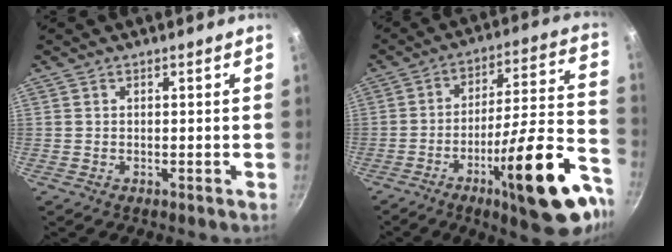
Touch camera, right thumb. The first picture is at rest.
{"total": 23.6, "force": [-11.8, 5.2, 19.7], "torque": [-0.243, 0.063, -0.180]}